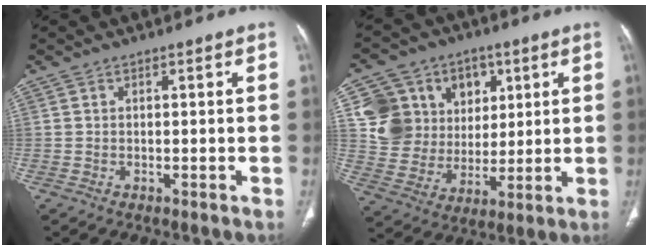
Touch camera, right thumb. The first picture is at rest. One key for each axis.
{"total": 16.9, "fx": 5.3, "fy": 14.4, "fz": 7.0, "tx": -0.080, "ty": 0.008, "tz": 0.110}